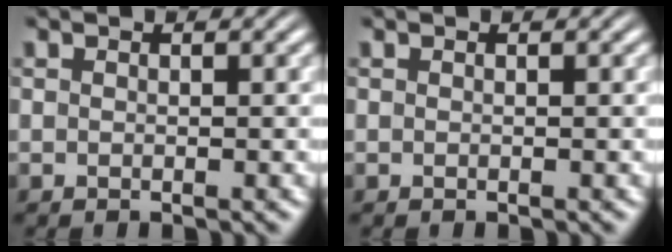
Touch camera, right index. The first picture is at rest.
{"total": 0.0}